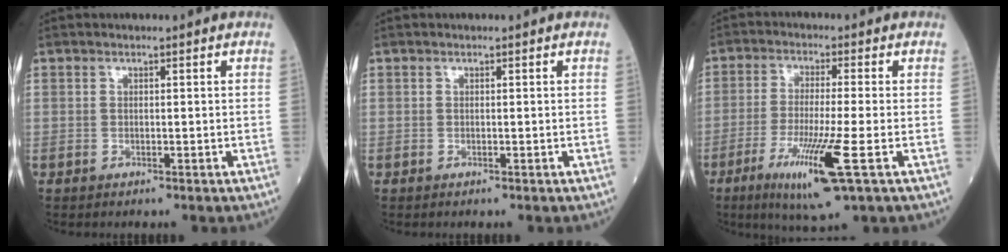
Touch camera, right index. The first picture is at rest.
{"total": 0.0}
{"total": 10.8, "force": [-4.7, -0.1, 9.7], "torque": [-0.186, -0.033, -0.083]}